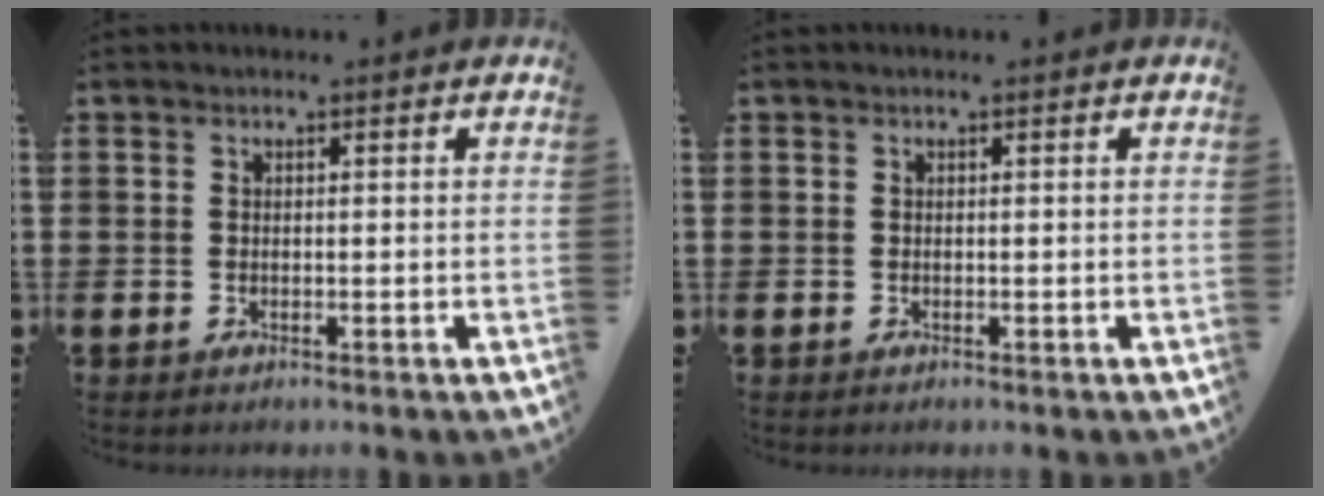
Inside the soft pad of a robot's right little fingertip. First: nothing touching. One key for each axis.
{"total": 0.0}